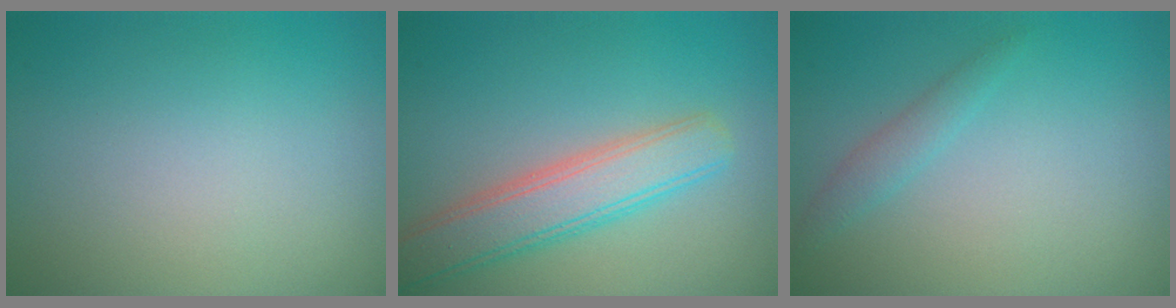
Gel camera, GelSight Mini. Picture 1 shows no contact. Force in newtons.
{"total": 4.7, "press": 4.7, "slide": 0.3}
{"total": 1.3, "press": 1.3, "slide": 0.0}